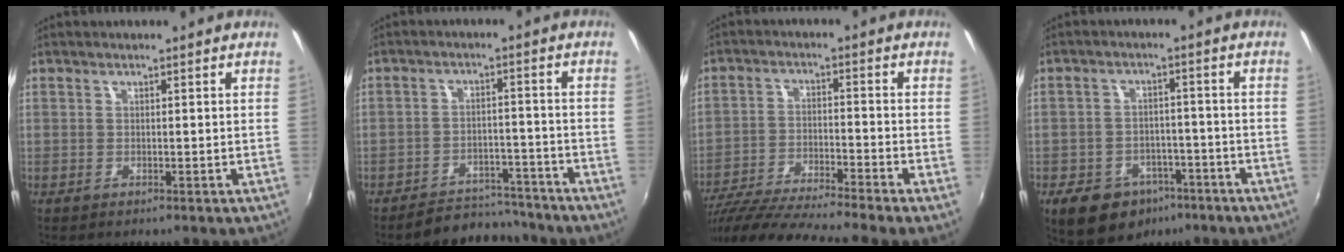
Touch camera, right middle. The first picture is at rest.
{"total": 9.0, "force": [-8.3, 3.0, 1.5], "torque": [-0.044, 0.016, -0.111]}
{"total": 15.9, "force": [-13.8, -1.6, 7.8], "torque": [-0.156, -0.042, -0.240]}
{"total": 12.4, "force": [-7.5, 8.4, 5.1], "torque": [-0.121, 0.010, -0.097]}